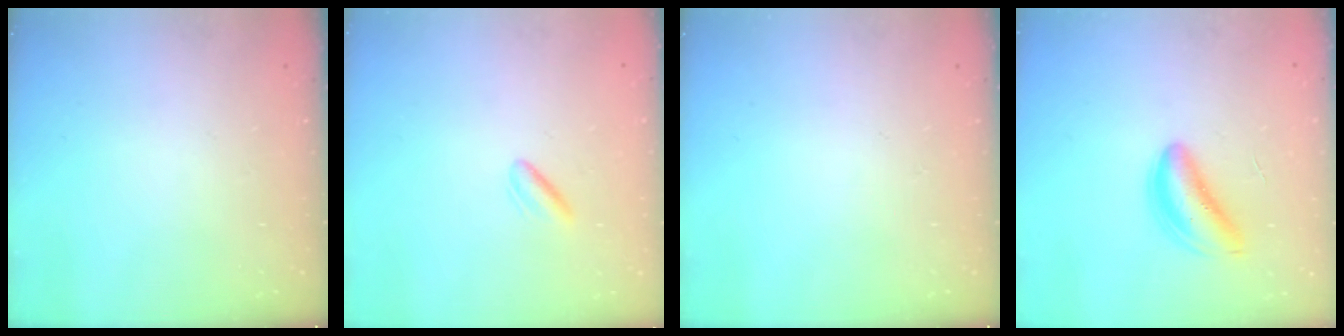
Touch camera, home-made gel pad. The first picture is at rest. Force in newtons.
{"total": 2.9, "press": 2.6, "slide": 1.3}
{"total": 0.0}
{"total": 5.2, "press": 4.9, "slide": 1.6}